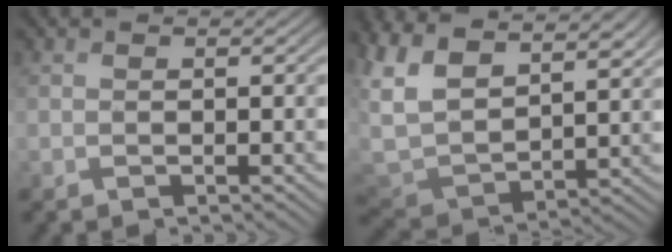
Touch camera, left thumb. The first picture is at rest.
{"total": 12.4, "force": [7.0, 6.6, 7.9], "torque": [-0.224, 0.019, 0.129]}